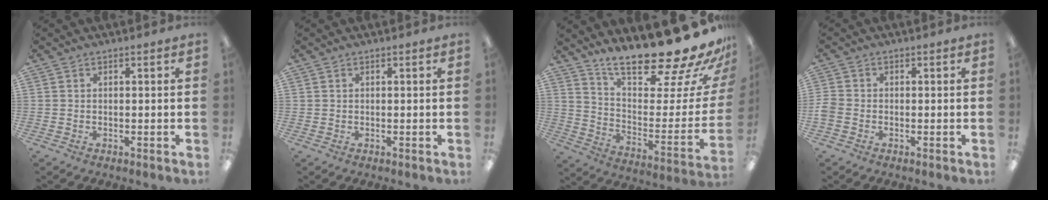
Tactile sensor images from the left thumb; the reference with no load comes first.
{"total": 0.0}
{"total": 23.3, "force": [19.5, 4.4, 11.9], "torque": [-0.162, -0.155, 0.317]}
{"total": 2.3, "force": [-0.7, 1.9, 1.2], "torque": [-0.017, 0.006, -0.012]}